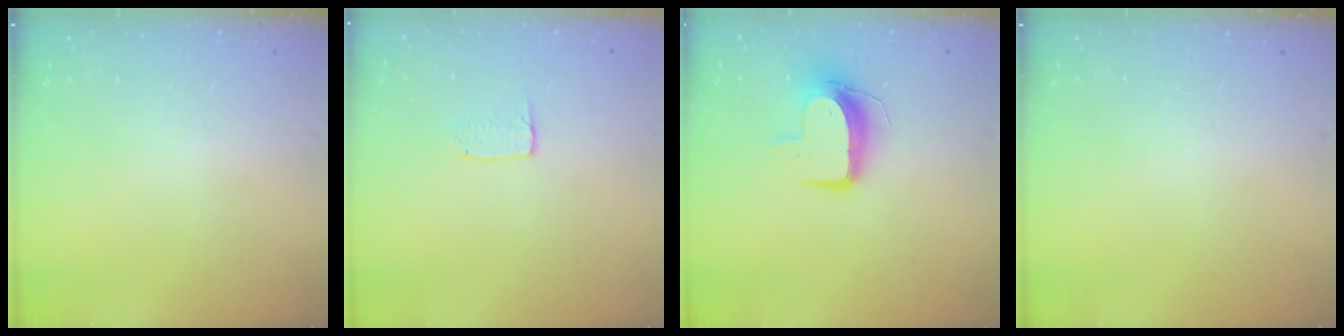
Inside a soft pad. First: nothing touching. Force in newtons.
{"total": 4.1, "press": 4.1, "slide": 0.3}
{"total": 10.8, "press": 10.8, "slide": 1.0}
{"total": 0.0}